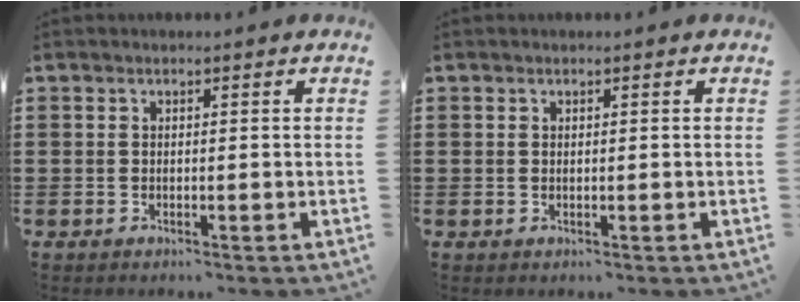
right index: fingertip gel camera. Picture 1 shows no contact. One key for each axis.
{"total": 0.0}